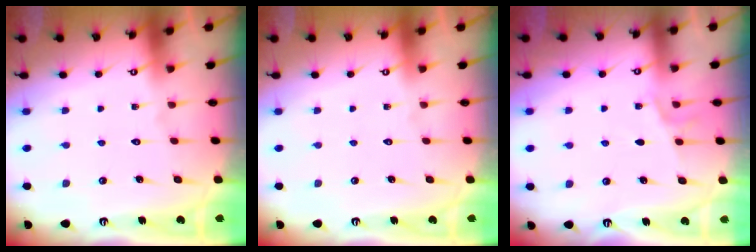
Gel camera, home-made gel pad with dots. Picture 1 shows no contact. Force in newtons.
{"total": 0.0}
{"total": 4.1, "press": 3.8, "slide": 1.5}